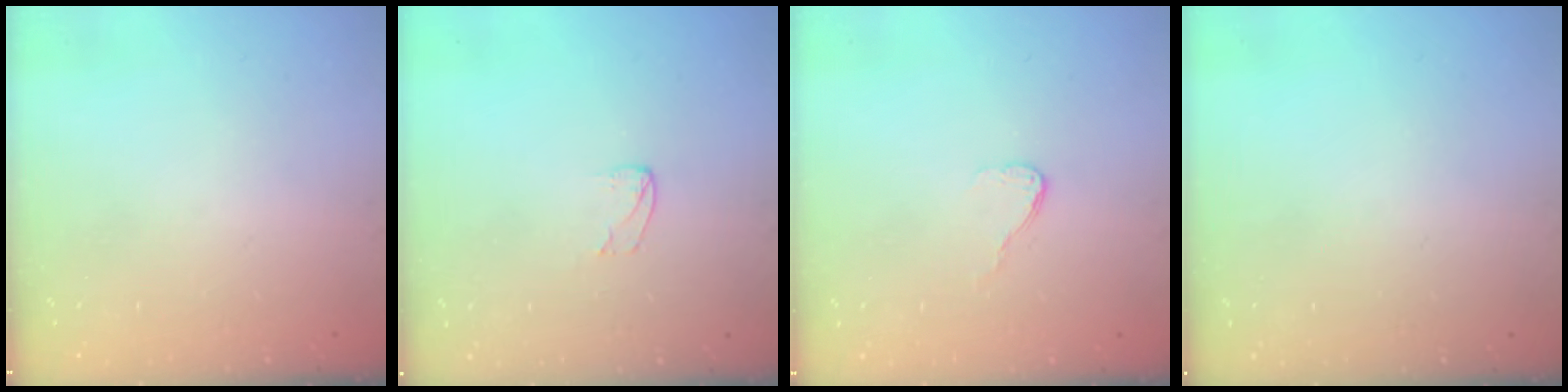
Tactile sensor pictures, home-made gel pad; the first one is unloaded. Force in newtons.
{"total": 3.2, "press": 3.2, "slide": 0.2}
{"total": 3.8, "press": 3.8, "slide": 0.3}
{"total": 0.0}